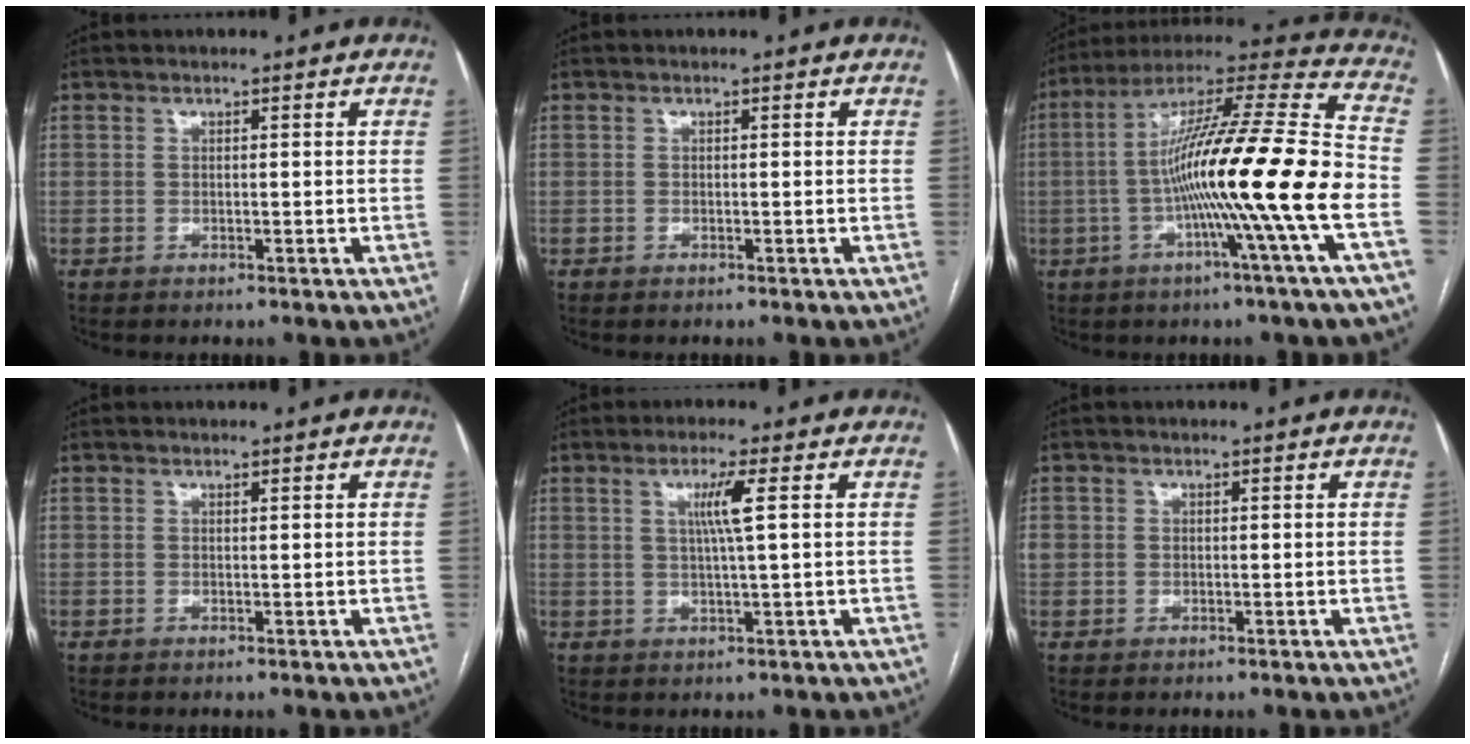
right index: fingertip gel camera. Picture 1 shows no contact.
{"total": 0.0}
{"total": 20.8, "force": [-4.7, -1.5, 20.2], "torque": [-0.334, 0.002, -0.096]}
{"total": 0.0}
{"total": 4.1, "force": [1.1, -0.7, 3.9], "torque": [-0.075, 0.000, 0.020]}
{"total": 2.4, "force": [0.2, 2.2, 0.8], "torque": [-0.027, 0.015, 0.012]}